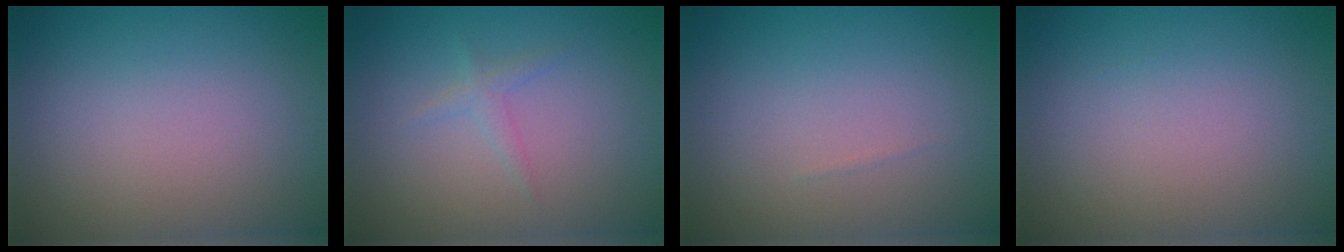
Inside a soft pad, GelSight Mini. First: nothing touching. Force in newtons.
{"total": 1.0, "press": 1.0, "slide": 0.1}
{"total": 0.0}
{"total": 0.0}